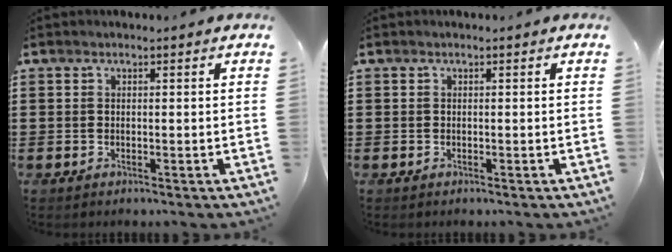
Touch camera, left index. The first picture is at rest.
{"total": 0.0}